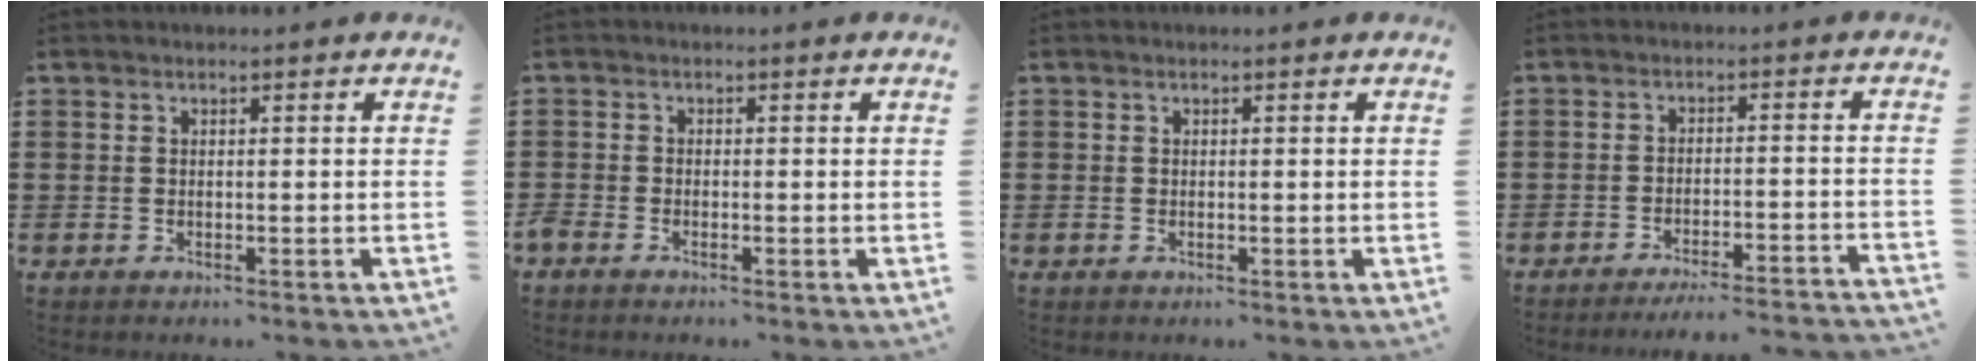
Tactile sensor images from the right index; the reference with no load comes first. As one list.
[{"total": 1.0, "force": [-1.0, 0.2, 0.2], "torque": [-0.007, -0.001, -0.019]}, {"total": 0.0}, {"total": 3.7, "force": [-3.4, -0.5, 1.2], "torque": [-0.022, -0.007, -0.070]}]